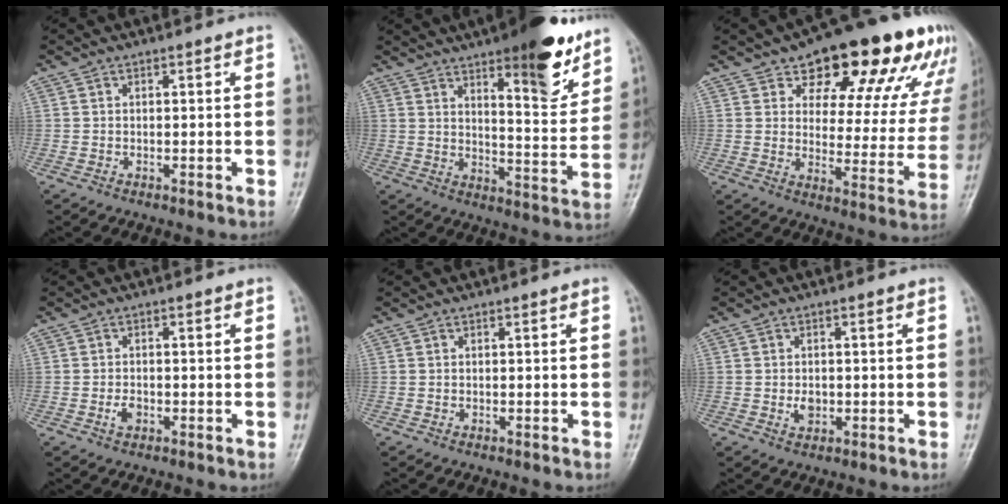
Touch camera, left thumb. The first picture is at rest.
{"total": 16.7, "force": [10.6, 4.6, 12.0], "torque": [-0.131, -0.063, 0.157]}
{"total": 23.7, "force": [14.3, 10.5, 15.7], "torque": [-0.165, -0.045, 0.186]}
{"total": 2.1, "force": [-0.8, 1.4, 1.4], "torque": [-0.019, 0.002, -0.017]}
{"total": 0.0}
{"total": 2.5, "force": [-0.4, 1.9, 1.6], "torque": [-0.017, 0.000, -0.006]}